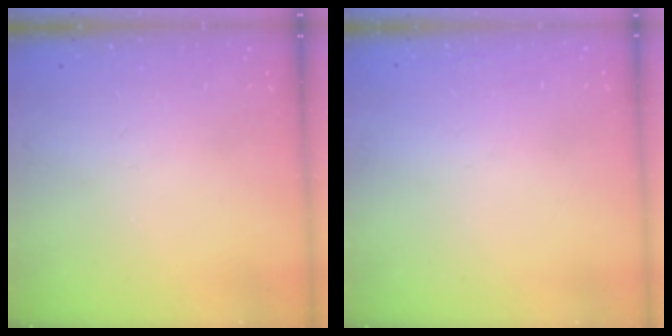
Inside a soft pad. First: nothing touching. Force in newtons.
{"total": 1.4, "press": 1.3, "slide": 0.2}